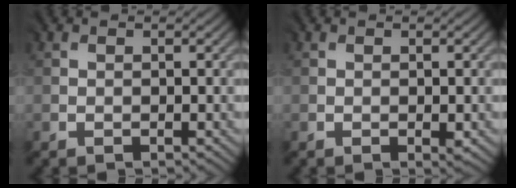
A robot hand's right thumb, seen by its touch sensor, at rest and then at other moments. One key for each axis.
{"total": 1.3, "fx": -0.2, "fy": 0.5, "fz": 1.1, "tx": -0.018, "ty": -0.004, "tz": -0.001}